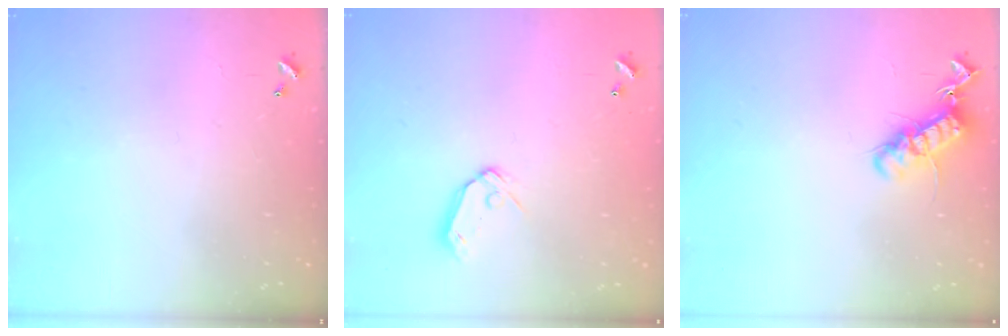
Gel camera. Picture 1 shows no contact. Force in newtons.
{"total": 8.0, "press": 8.0, "slide": 1.0}
{"total": 13.3, "press": 13.3, "slide": 0.9}